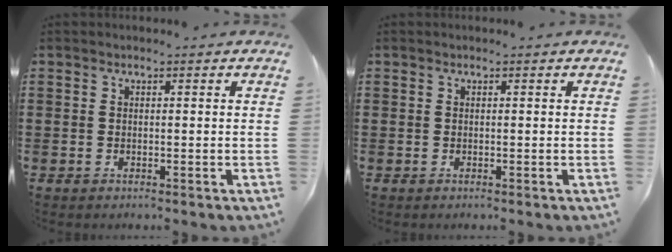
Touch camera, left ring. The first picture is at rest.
{"total": 0.0}